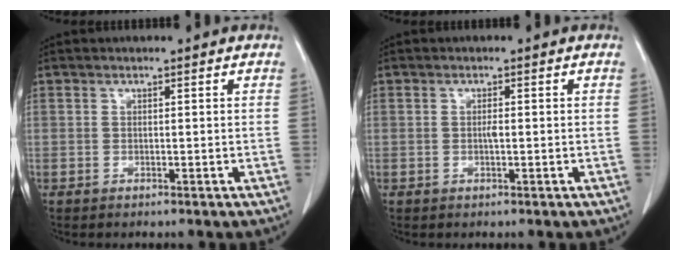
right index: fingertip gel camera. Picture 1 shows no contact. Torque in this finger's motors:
{"motor_torque": [0.39, -0.21, 0.17, 0.05]}